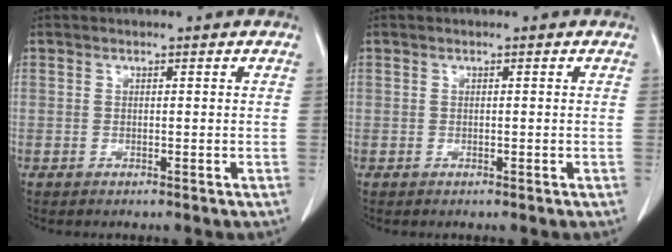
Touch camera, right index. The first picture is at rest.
{"total": 0.0}